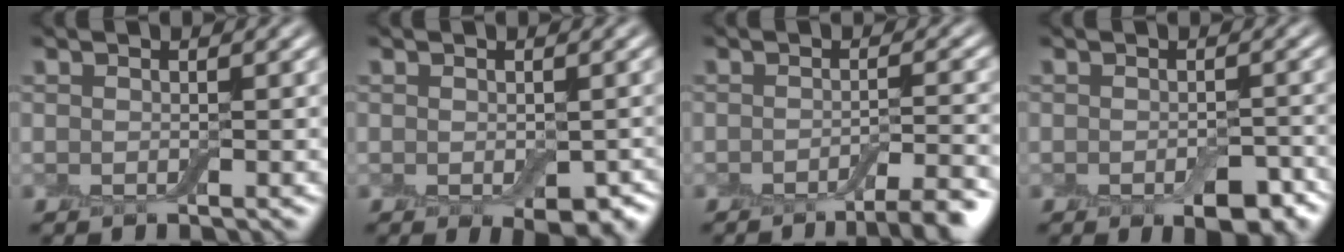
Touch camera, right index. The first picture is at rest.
{"total": 3.1, "force": [-1.1, 1.6, 2.5], "torque": [-0.031, -0.015, -0.007]}
{"total": 4.4, "force": [-2.8, 1.0, 3.3], "torque": [-0.038, 0.003, -0.043]}
{"total": 3.5, "force": [-1.8, 1.5, 2.6], "torque": [-0.035, -0.003, -0.020]}